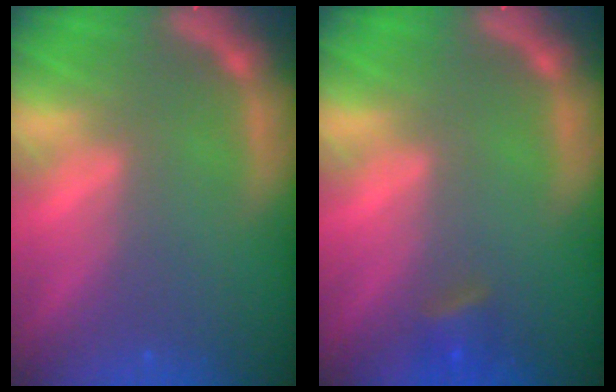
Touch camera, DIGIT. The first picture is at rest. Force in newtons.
{"total": 1.9}